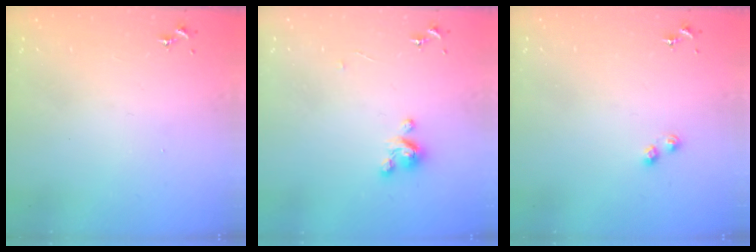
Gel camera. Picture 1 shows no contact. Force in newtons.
{"total": 5.1, "press": 5.0, "slide": 0.3}
{"total": 3.7, "press": 3.6, "slide": 0.4}